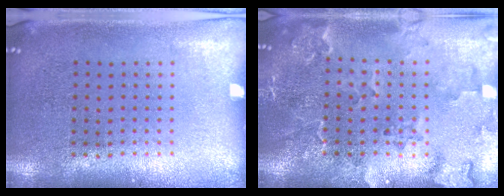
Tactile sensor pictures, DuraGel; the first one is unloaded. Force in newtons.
{"total": 2.3, "press": 2.1, "slide": 0.8}